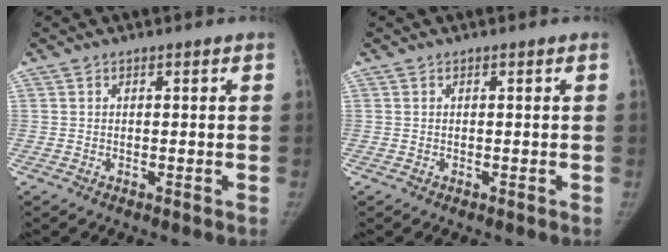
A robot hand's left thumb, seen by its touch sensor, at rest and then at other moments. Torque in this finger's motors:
{"motor_torque": [0.00, 0.00, 0.12, -0.12, 0.00]}